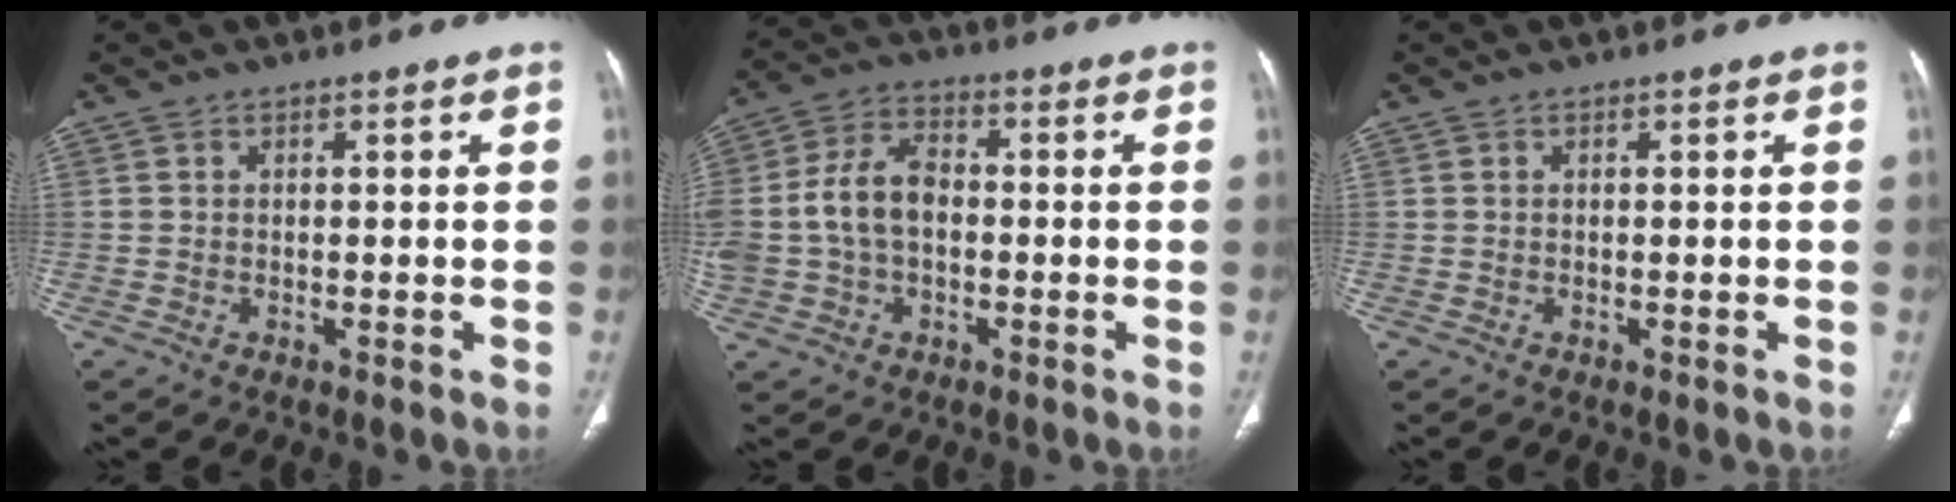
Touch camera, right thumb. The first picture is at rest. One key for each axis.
{"total": 10.7, "fx": -0.7, "fy": 7.2, "fz": 7.9, "tx": -0.156, "ty": 0.033, "tz": -0.020}
{"total": 0.0}